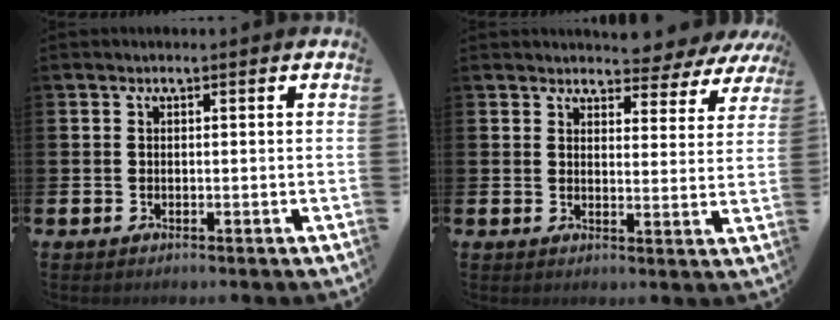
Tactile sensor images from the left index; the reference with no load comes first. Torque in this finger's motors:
{"motor_torque": [1.14, -0.99, 0.35, 0.04]}